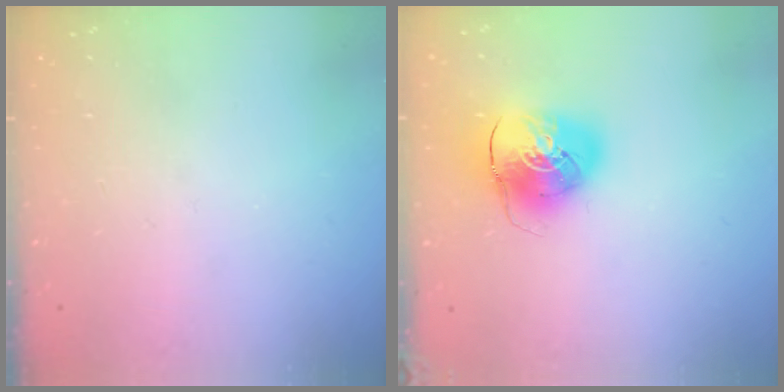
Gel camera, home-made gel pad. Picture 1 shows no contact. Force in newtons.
{"total": 11.2, "press": 11.0, "slide": 1.9}